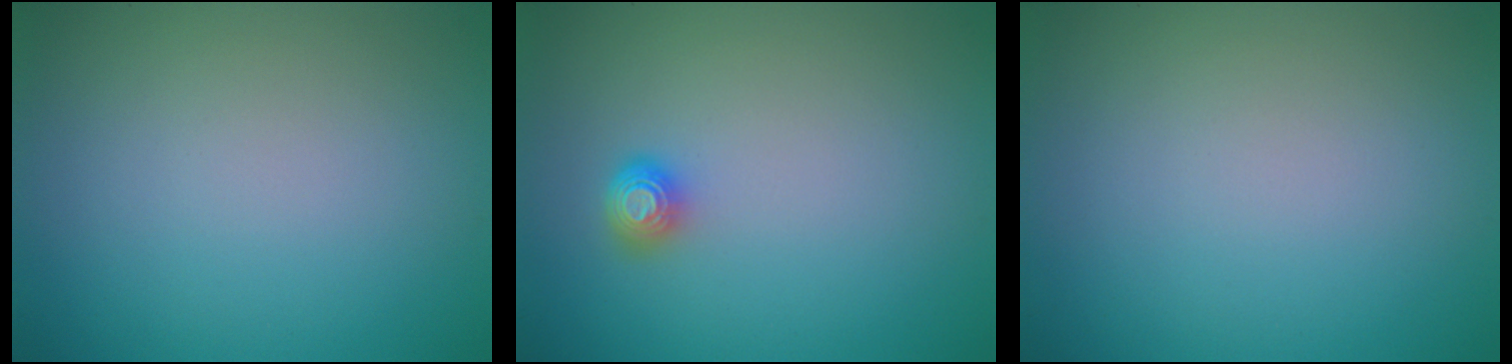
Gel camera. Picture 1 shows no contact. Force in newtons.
{"total": 1.6, "press": 1.3, "slide": 0.9}
{"total": 0.0}